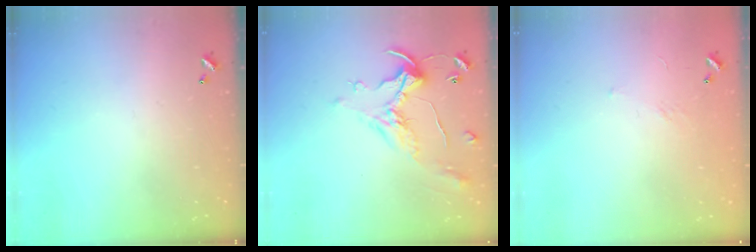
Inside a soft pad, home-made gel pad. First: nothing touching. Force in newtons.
{"total": 1.1, "press": 0.8, "slide": 0.9}
{"total": 6.2, "press": 6.2, "slide": 0.8}